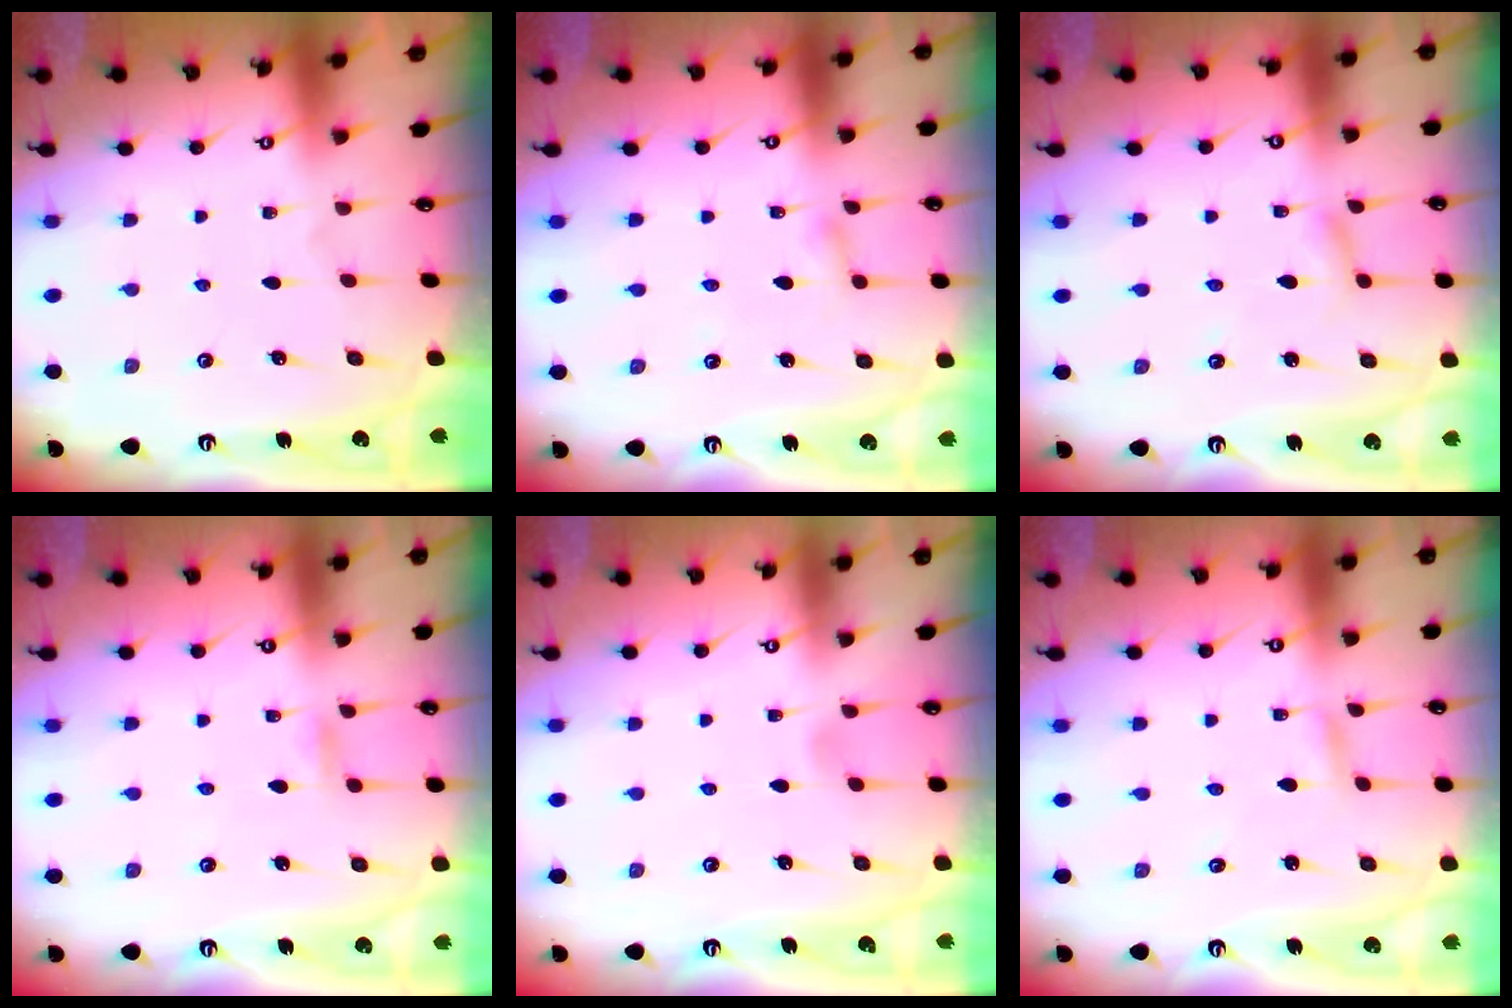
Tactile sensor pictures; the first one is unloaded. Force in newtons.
{"total": 1.7, "press": 1.7, "slide": 0.2}
{"total": 2.2, "press": 2.2, "slide": 0.2}
{"total": 3.1, "press": 3.1, "slide": 0.3}
{"total": 3.0, "press": 3.0, "slide": 0.4}
{"total": 2.4, "press": 2.4, "slide": 0.2}